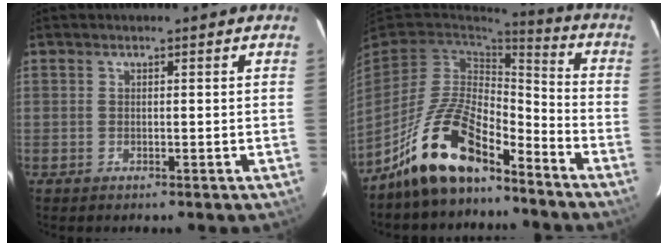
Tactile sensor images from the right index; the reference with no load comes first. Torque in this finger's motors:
{"motor_torque": [0.75, -0.75, 1.05, 0.21]}